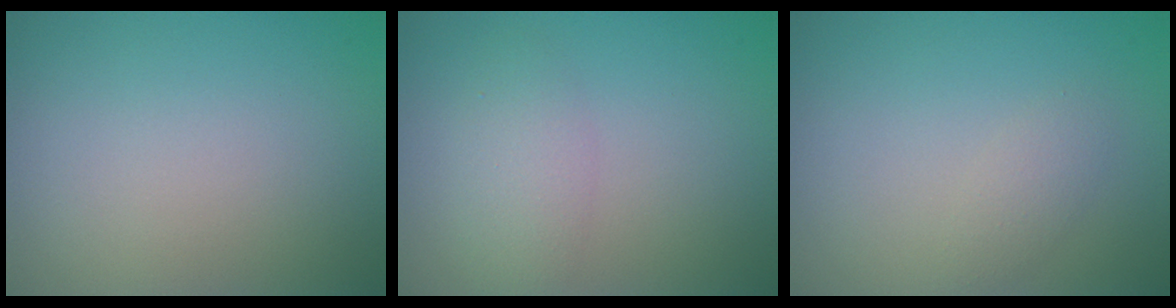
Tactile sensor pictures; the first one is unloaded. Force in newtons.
{"total": 2.2, "press": 2.1, "slide": 0.2}
{"total": 1.2, "press": 1.2, "slide": 0.0}